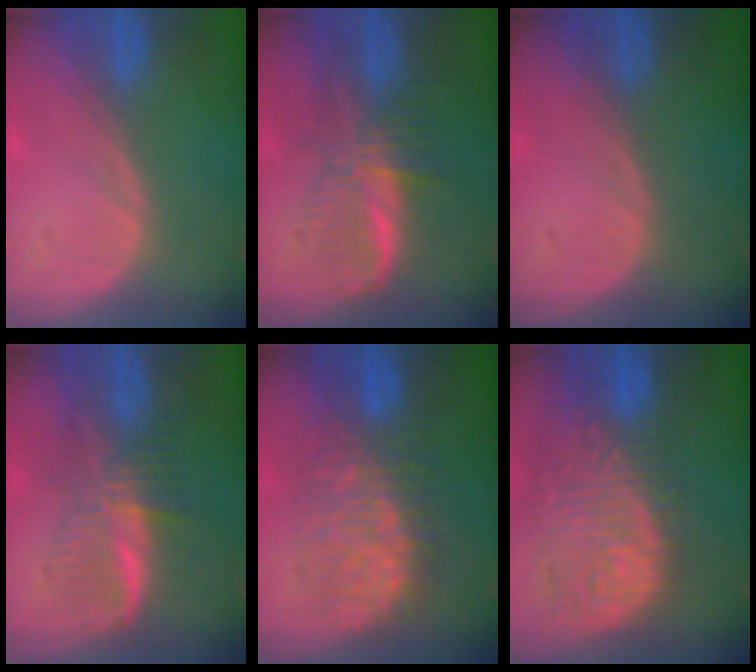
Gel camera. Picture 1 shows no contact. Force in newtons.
{"total": 6.1, "press": 6.1, "slide": 0.4}
{"total": 0.0}
{"total": 6.1, "press": 6.1, "slide": 0.2}
{"total": 9.1, "press": 9.1, "slide": 0.6}
{"total": 13.5, "press": 11.4, "slide": 7.3}